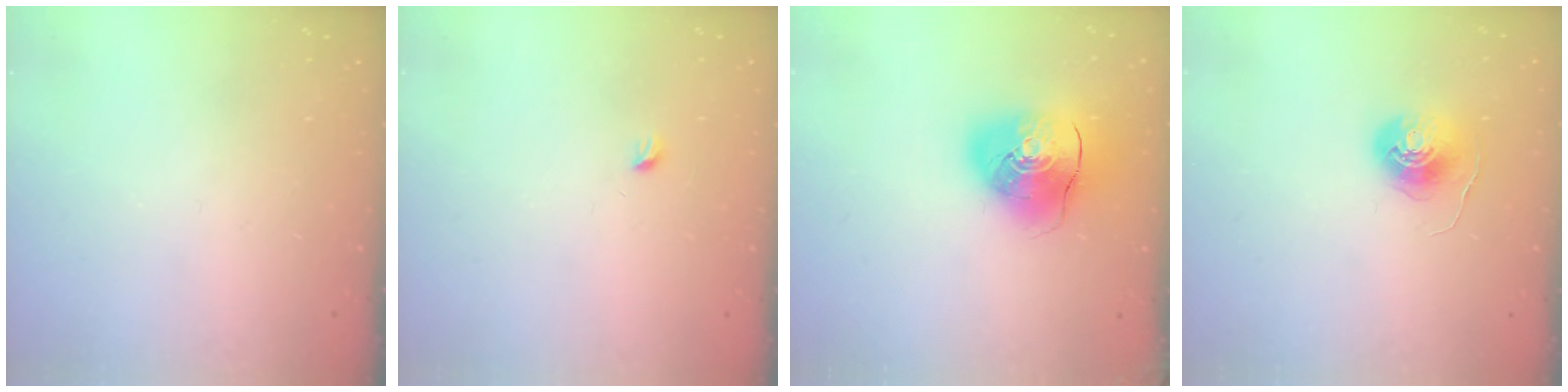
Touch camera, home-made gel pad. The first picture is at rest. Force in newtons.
{"total": 2.9, "press": 2.9, "slide": 0.4}
{"total": 12.5, "press": 12.3, "slide": 2.1}
{"total": 7.7, "press": 7.7, "slide": 0.4}